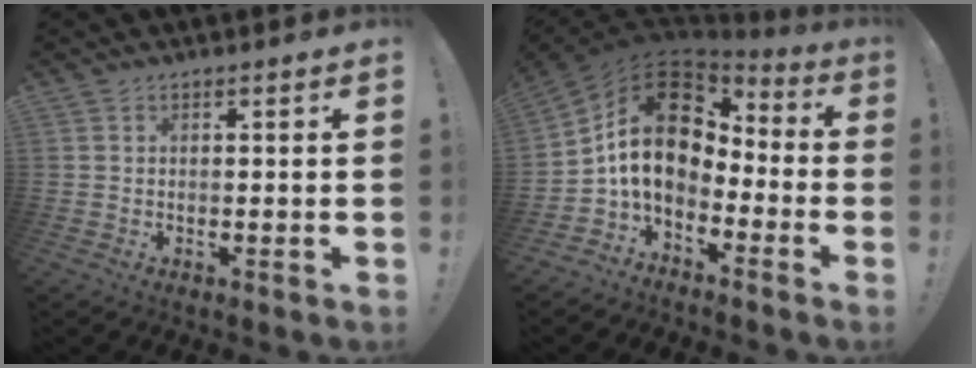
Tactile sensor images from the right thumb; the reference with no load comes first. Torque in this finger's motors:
{"motor_torque": [2.67, 2.34, 1.47, -1.30, 0.15]}